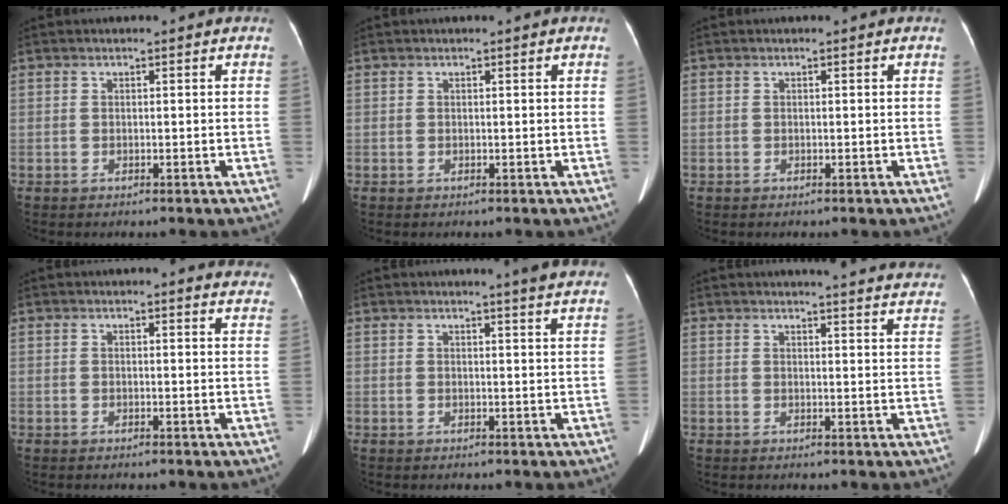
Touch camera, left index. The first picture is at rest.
{"total": 0.0}
{"total": 0.0}
{"total": 9.1, "force": [8.8, 1.5, 2.1], "torque": [0.009, -0.015, 0.064]}
{"total": 6.9, "force": [6.2, -0.5, 3.0], "torque": [-0.038, -0.003, 0.051]}
{"total": 19.8, "force": [18.9, 1.6, 5.5], "torque": [-0.054, -0.057, 0.200]}